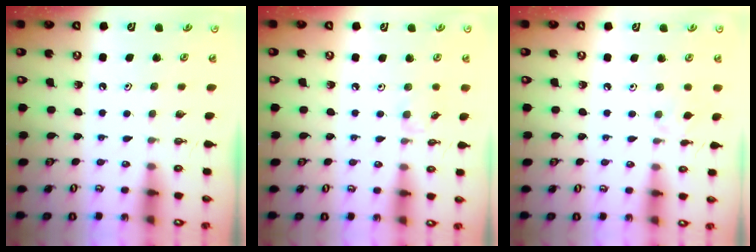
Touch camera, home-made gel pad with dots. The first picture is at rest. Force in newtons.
{"total": 2.9, "press": 2.8, "slide": 0.5}
{"total": 1.8, "press": 1.7, "slide": 0.5}